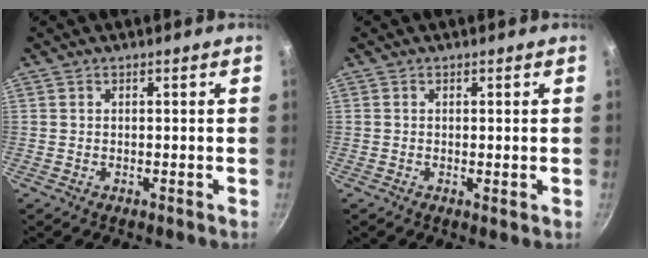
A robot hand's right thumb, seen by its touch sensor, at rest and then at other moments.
{"total": 0.8, "force": [0.0, 0.1, 0.8], "torque": [-0.014, -0.004, -0.001]}